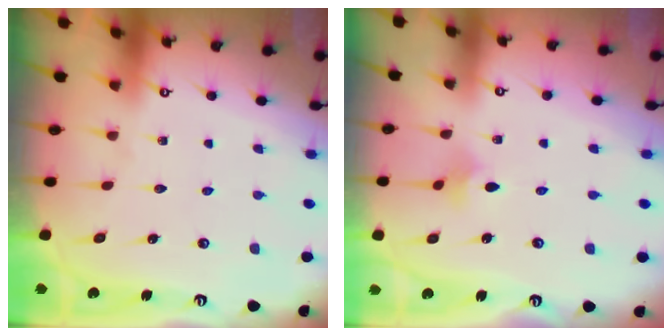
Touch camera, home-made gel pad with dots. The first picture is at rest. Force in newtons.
{"total": 5.1, "press": 5.0, "slide": 0.9}